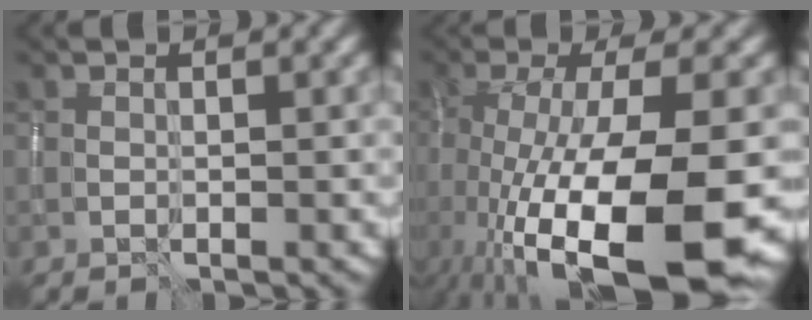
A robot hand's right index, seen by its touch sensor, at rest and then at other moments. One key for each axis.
{"total": 15.3, "fx": -5.1, "fy": 5.0, "fz": 13.5, "tx": -0.221, "ty": -0.030, "tz": -0.071}